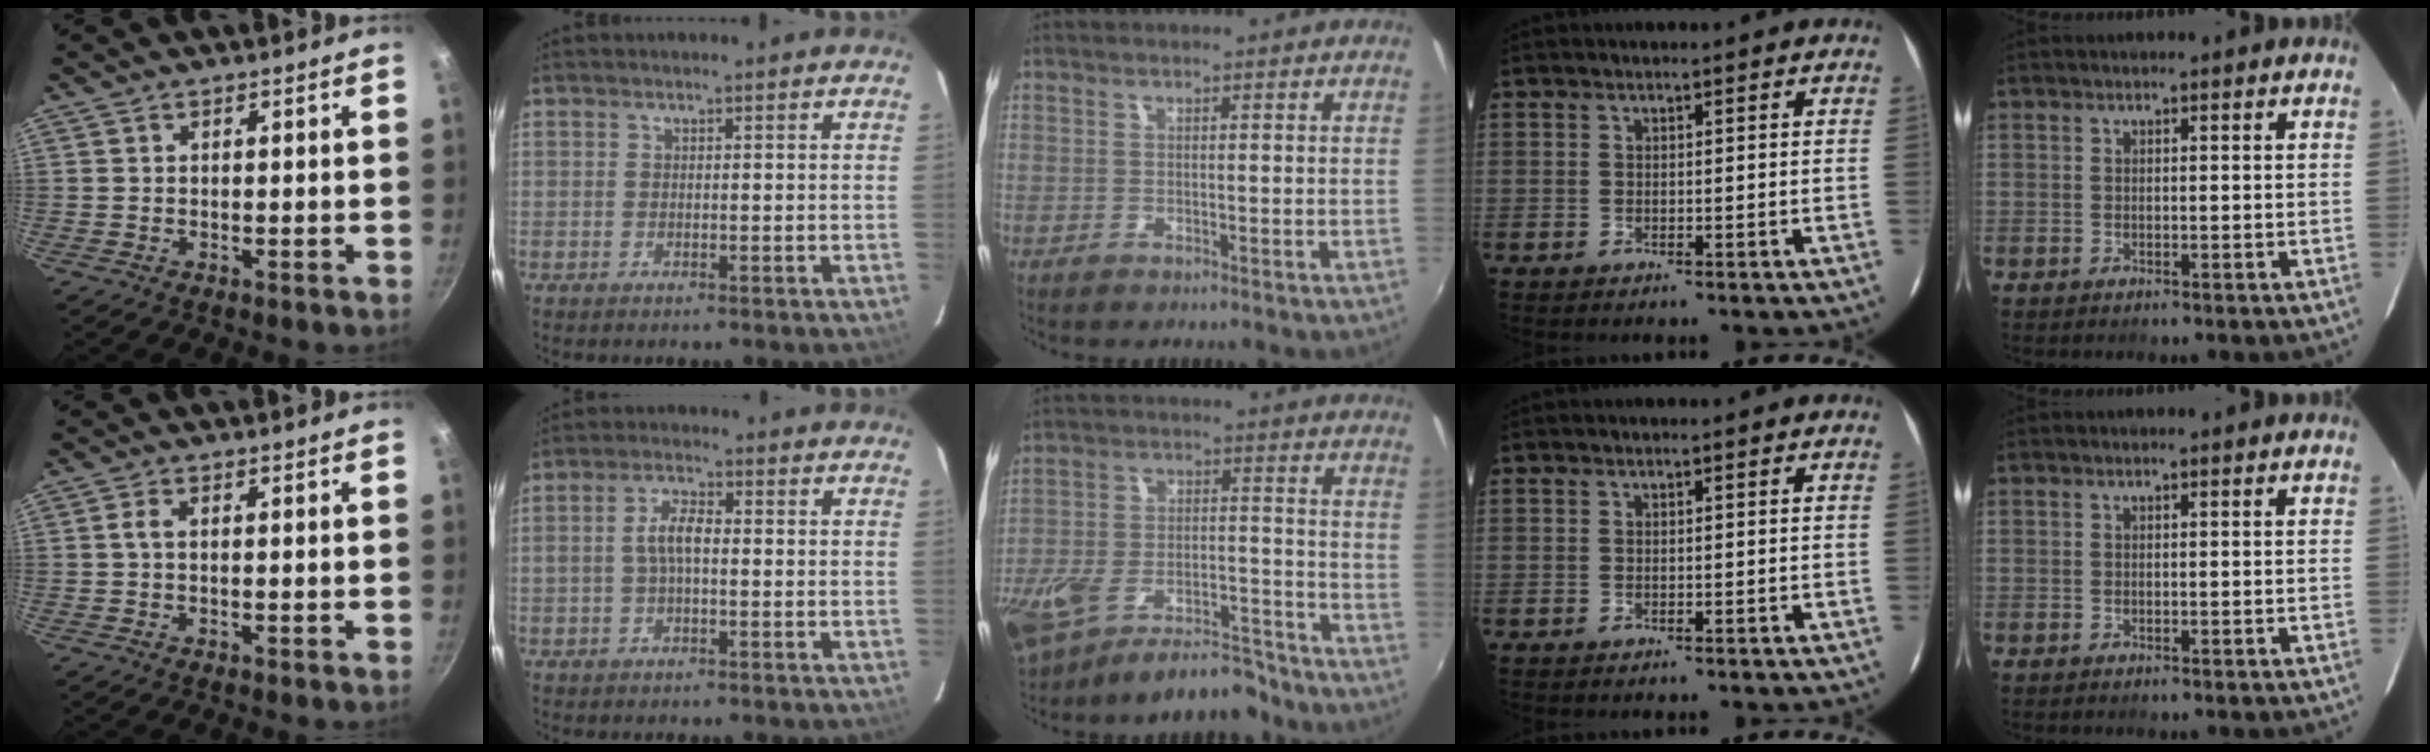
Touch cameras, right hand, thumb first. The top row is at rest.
{"thumb": {"total": 1.8, "force": [0.0, 0.4, 1.7], "torque": [-0.046, 0.005, -0.001]}, "index": {"total": 4.2, "force": [-0.4, 1.7, 3.8], "torque": [-0.076, 0.014, -0.006]}, "middle": {"total": 18.7, "force": [-13.9, 7.5, 10.0], "torque": [-0.223, -0.022, -0.211]}}